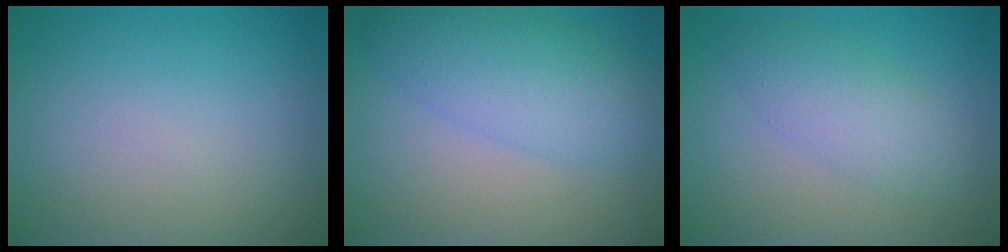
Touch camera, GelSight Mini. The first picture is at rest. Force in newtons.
{"total": 5.5, "press": 5.5, "slide": 0.1}
{"total": 3.6, "press": 3.6, "slide": 0.1}